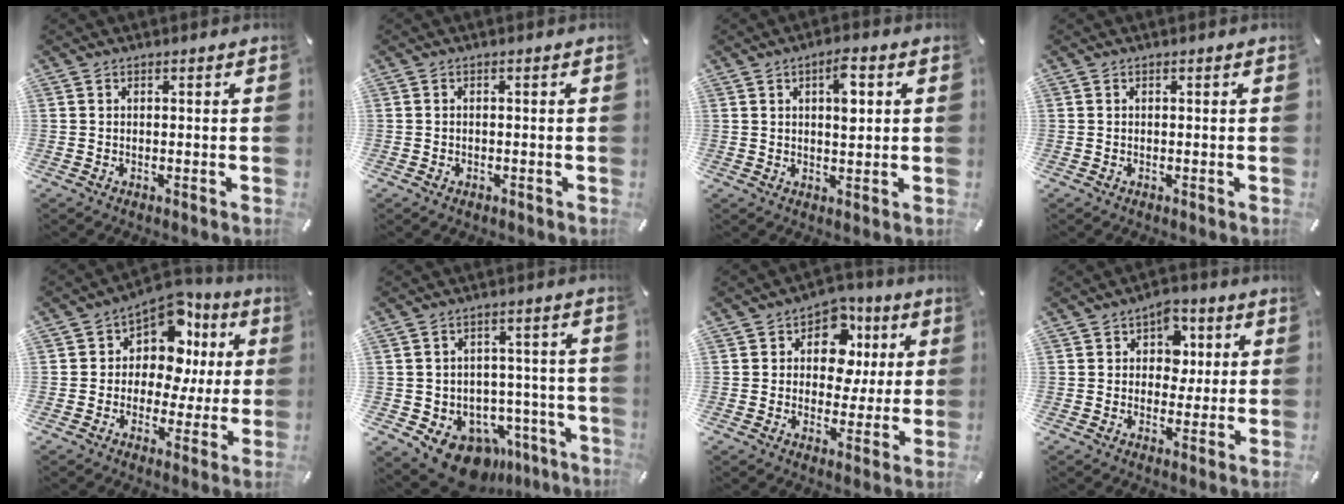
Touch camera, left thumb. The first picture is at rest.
{"total": 0.8, "force": [-0.5, 0.5, 0.4], "torque": [-0.008, 0.000, -0.010]}
{"total": 6.0, "force": [1.9, 2.4, 5.1], "torque": [-0.067, -0.008, 0.022]}
{"total": 0.0}
{"total": 11.0, "force": [4.2, 8.1, 6.1], "torque": [-0.107, -0.035, 0.080]}
{"total": 11.6, "force": [-7.7, 7.3, 4.7], "torque": [-0.068, 0.045, -0.123]}
{"total": 10.6, "force": [2.9, 8.5, 5.7], "torque": [-0.081, -0.014, 0.052]}
{"total": 7.3, "force": [1.7, 6.2, 3.5], "torque": [-0.037, 0.001, 0.024]}